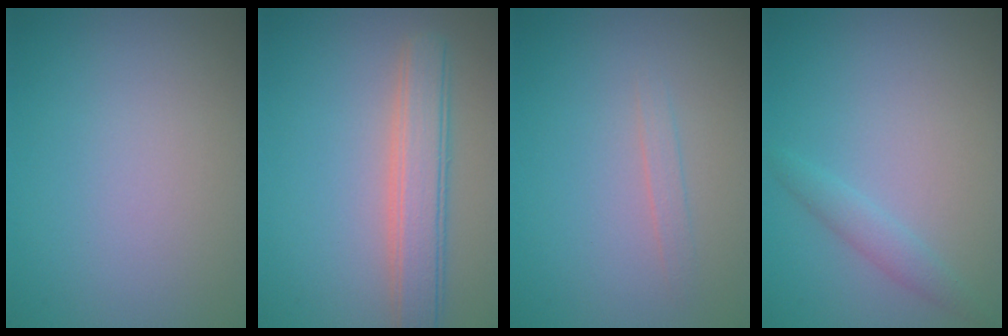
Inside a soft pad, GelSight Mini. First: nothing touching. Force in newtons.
{"total": 4.2, "press": 4.2, "slide": 0.4}
{"total": 0.9, "press": 0.9, "slide": 0.1}
{"total": 1.5, "press": 1.5, "slide": 0.0}